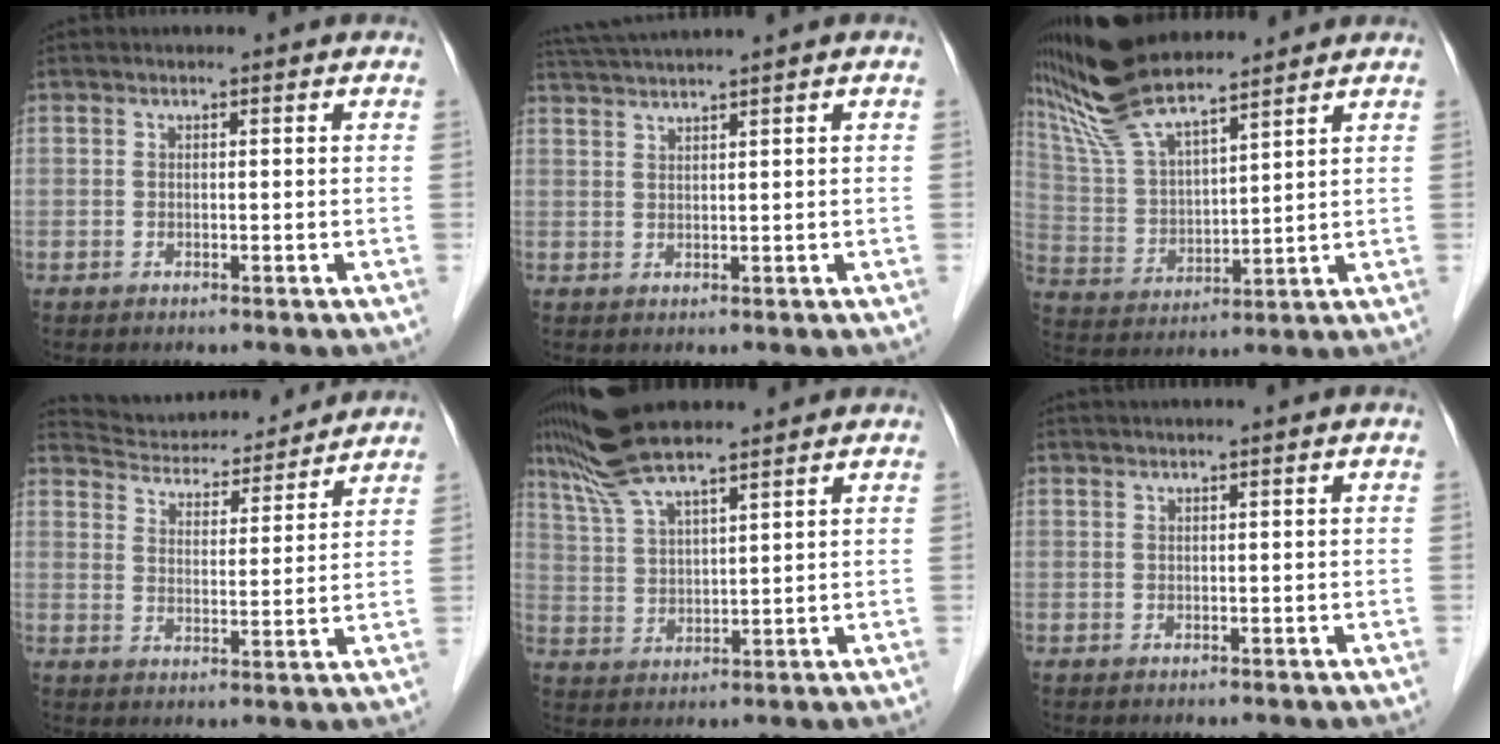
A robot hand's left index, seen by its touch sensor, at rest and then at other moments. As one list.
[{"total": 5.1, "force": [4.4, -1.6, 2.0], "torque": [-0.038, 0.014, 0.087]}, {"total": 14.2, "force": [12.1, 2.6, 7.0], "torque": [-0.150, 0.013, 0.238]}, {"total": 14.7, "force": [14.2, 2.6, 3.1], "torque": [-0.047, 0.009, 0.208]}, {"total": 10.9, "force": [9.0, 1.7, 5.8], "torque": [-0.118, 0.026, 0.173]}, {"total": 1.9, "force": [1.5, -0.6, 1.0], "torque": [-0.013, 0.007, 0.032]}]